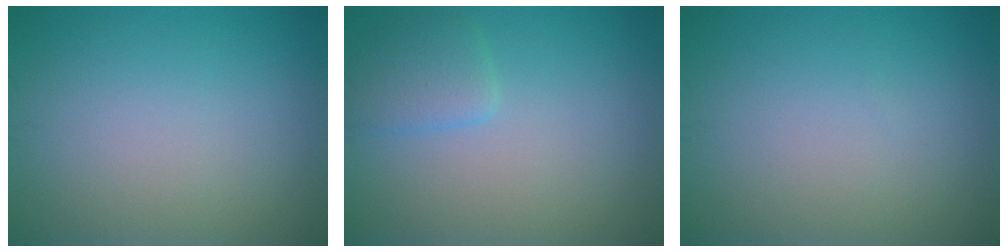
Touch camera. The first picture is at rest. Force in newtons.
{"total": 2.1, "press": 2.1, "slide": 0.2}
{"total": 0.0}